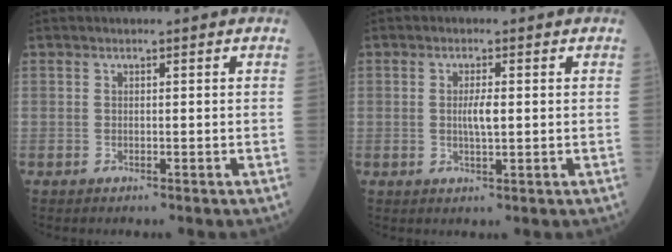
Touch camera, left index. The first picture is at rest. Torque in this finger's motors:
{"motor_torque": [0.52, 0.12, 0.08, 0.03]}